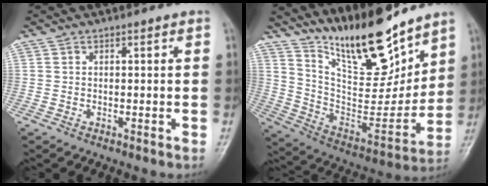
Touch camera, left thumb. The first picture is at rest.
{"total": 19.3, "force": [15.4, 5.3, 10.5], "torque": [-0.126, -0.104, 0.281]}